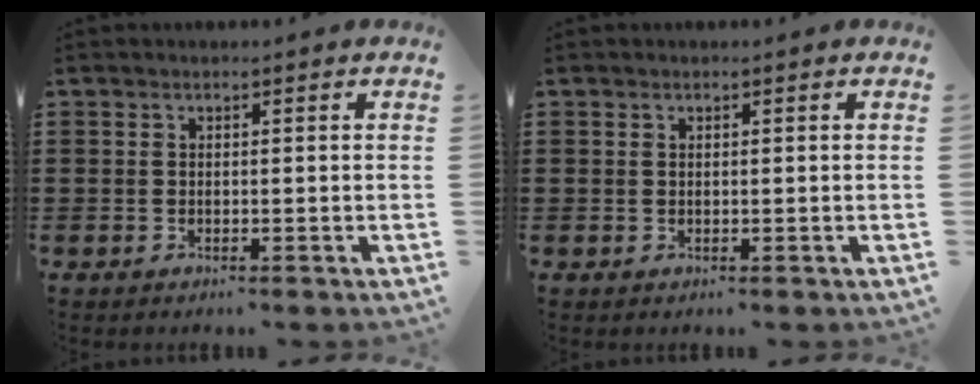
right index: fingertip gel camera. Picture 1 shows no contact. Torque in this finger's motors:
{"motor_torque": [0.35, 1.79, -0.02, 0.01]}